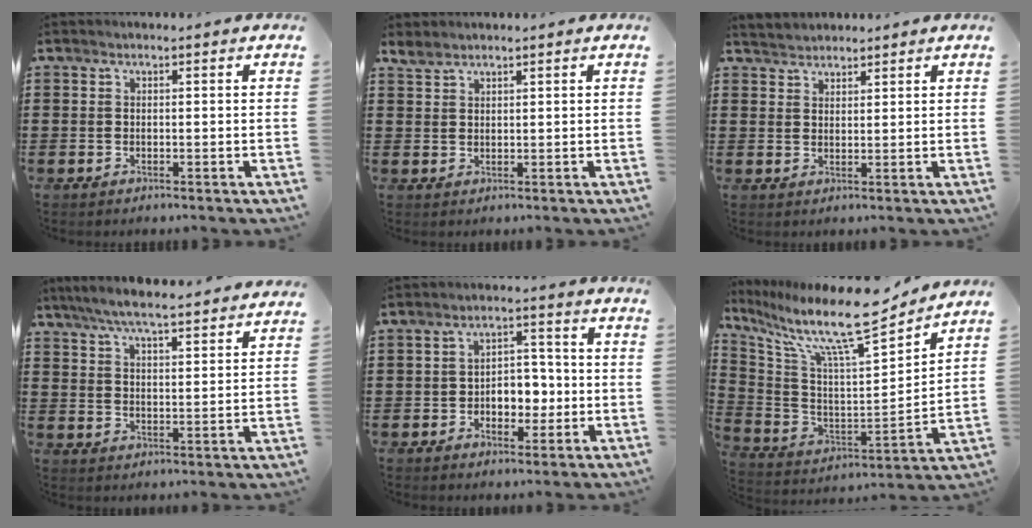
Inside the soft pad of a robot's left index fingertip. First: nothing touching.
{"total": 2.0, "force": [1.8, 0.6, 0.7], "torque": [-0.018, 0.000, 0.036]}
{"total": 2.1, "force": [2.0, 0.5, -0.3], "torque": [-0.002, 0.002, 0.040]}
{"total": 6.2, "force": [5.7, 0.0, 2.4], "torque": [-0.067, -0.029, 0.100]}
{"total": 5.2, "force": [-1.2, 3.6, 3.5], "torque": [-0.056, 0.004, -0.029]}
{"total": 13.5, "force": [11.0, 1.0, 7.7], "torque": [-0.181, -0.079, 0.180]}